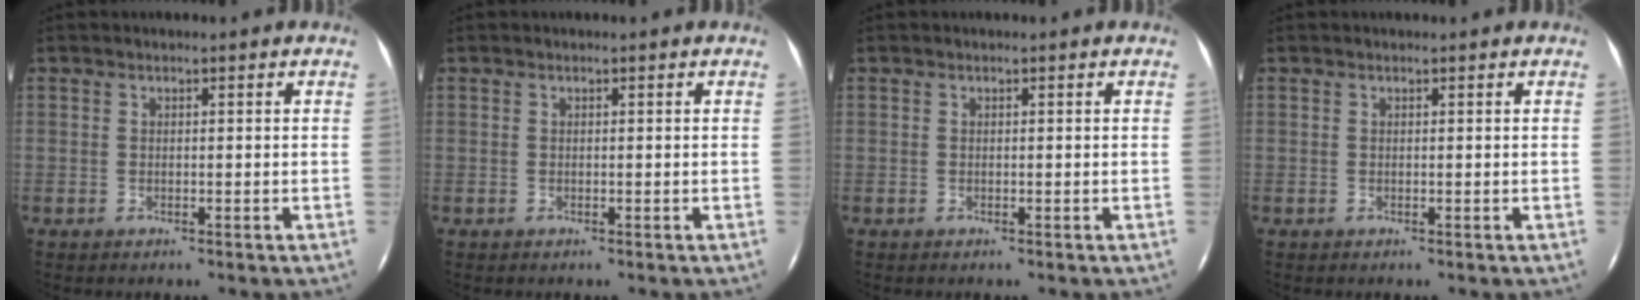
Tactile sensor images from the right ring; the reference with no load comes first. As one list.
[{"total": 0.0}, {"total": 0.0}, {"total": 0.0}]